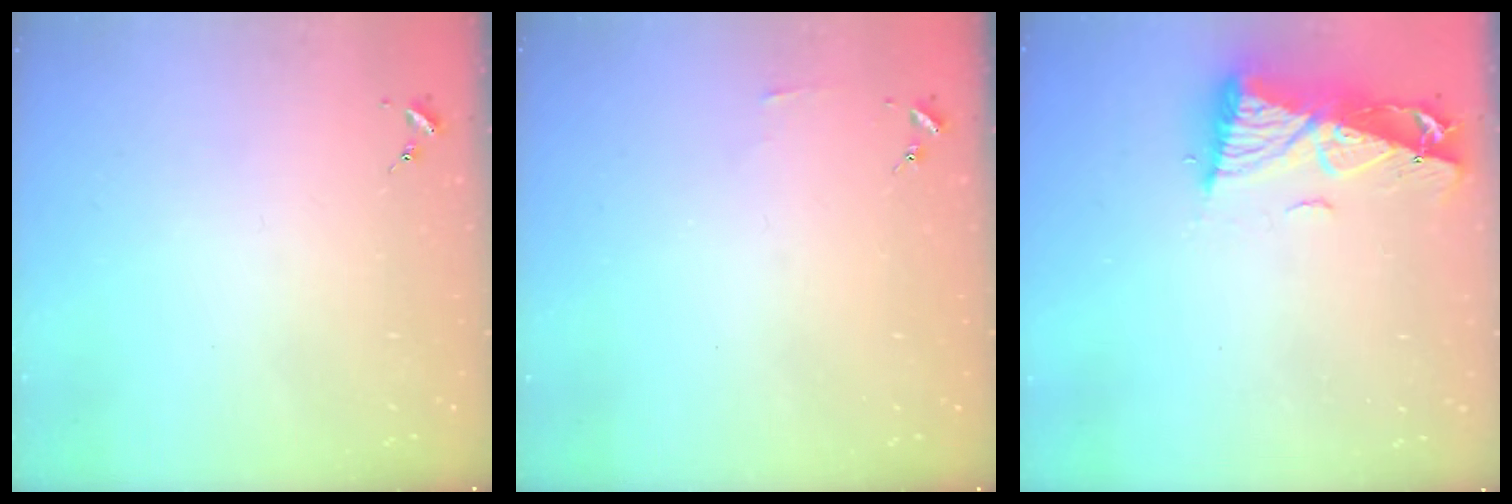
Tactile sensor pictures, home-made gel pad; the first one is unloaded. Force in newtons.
{"total": 2.8, "press": 2.8, "slide": 0.3}
{"total": 10.9, "press": 10.9, "slide": 1.2}